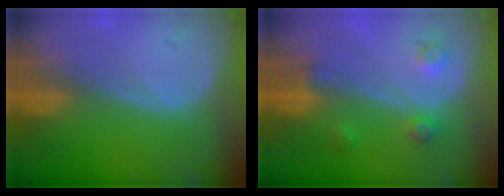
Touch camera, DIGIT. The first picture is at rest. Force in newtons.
{"total": 3.6, "press": 3.3, "slide": 1.4}